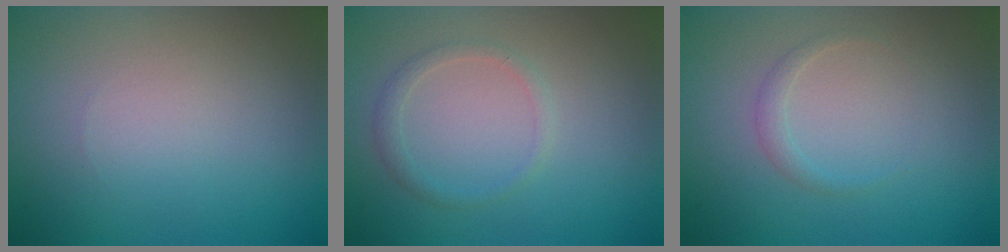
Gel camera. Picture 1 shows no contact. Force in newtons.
{"total": 1.3, "press": 1.3, "slide": 0.0}
{"total": 1.0, "press": 1.0, "slide": 0.1}